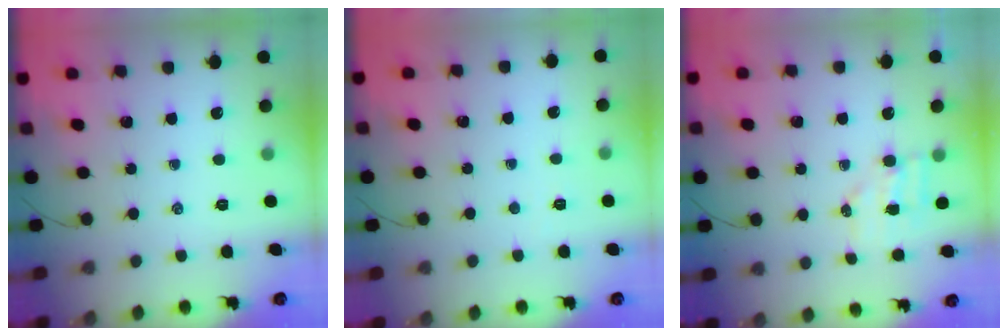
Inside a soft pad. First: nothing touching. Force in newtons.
{"total": 1.8, "press": 1.7, "slide": 0.5}
{"total": 4.9, "press": 4.8, "slide": 0.7}